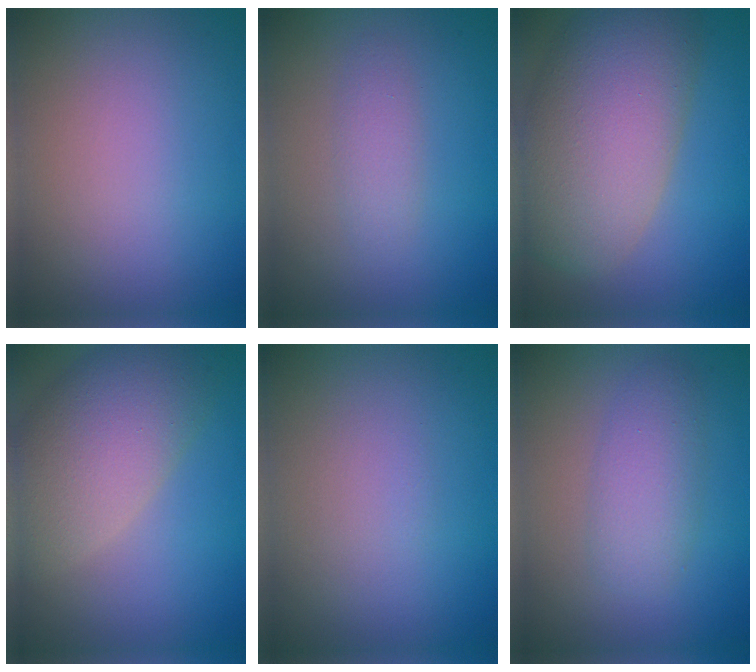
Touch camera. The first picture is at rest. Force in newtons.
{"total": 1.6, "press": 1.6, "slide": 0.0}
{"total": 11.1, "press": 11.0, "slide": 0.4}
{"total": 7.9, "press": 7.8, "slide": 0.8}
{"total": 0.0}
{"total": 2.4, "press": 2.3, "slide": 0.1}